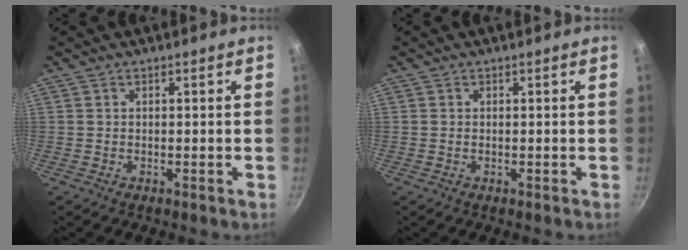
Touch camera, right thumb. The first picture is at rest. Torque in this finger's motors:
{"motor_torque": [0.01, 0.29, 0.05, 0.22, 0.04]}